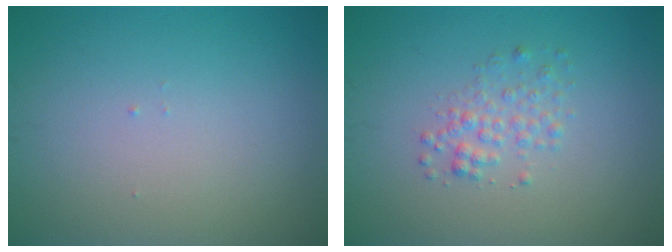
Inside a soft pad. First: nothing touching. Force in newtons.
{"total": 1.8, "press": 1.8, "slide": 0.1}